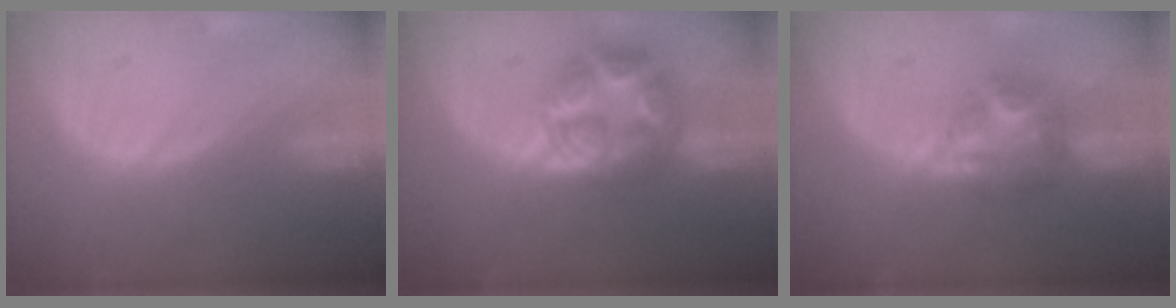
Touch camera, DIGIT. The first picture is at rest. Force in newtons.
{"total": 8.9, "press": 8.9, "slide": 0.5}
{"total": 6.5, "press": 6.1, "slide": 2.3}